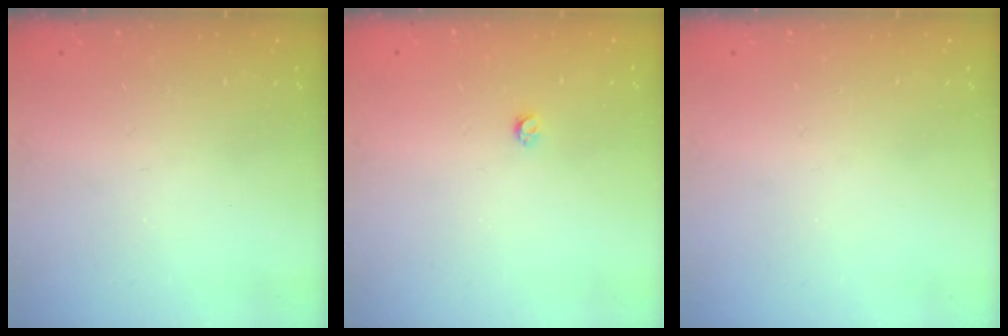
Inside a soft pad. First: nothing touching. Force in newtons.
{"total": 2.9, "press": 2.8, "slide": 0.5}
{"total": 0.0}